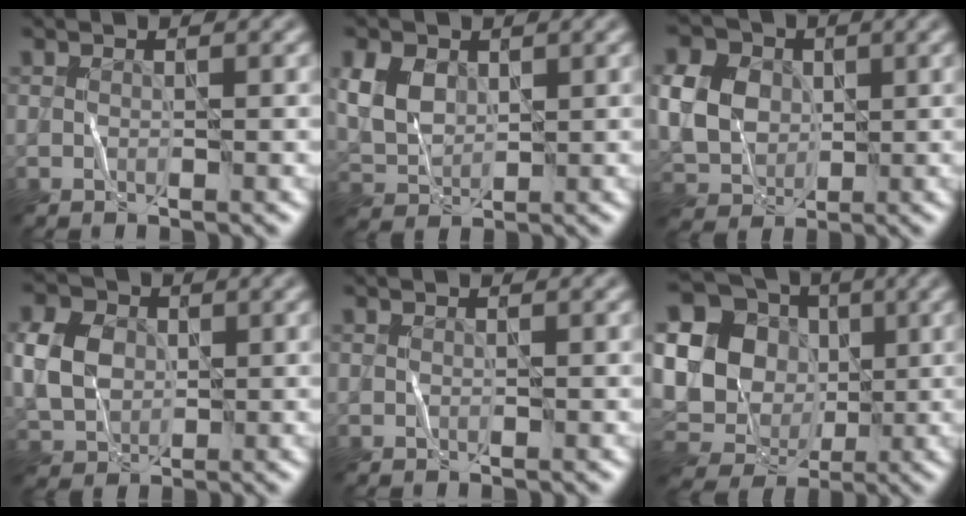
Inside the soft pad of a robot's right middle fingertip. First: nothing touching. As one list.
[{"total": 3.4, "force": [1.4, 2.6, 1.8], "torque": [-0.056, 0.004, 0.030]}, {"total": 5.4, "force": [1.1, 4.6, 2.6], "torque": [-0.083, 0.009, 0.022]}, {"total": 4.7, "force": [0.9, 3.9, 2.4], "torque": [-0.074, 0.009, 0.016]}, {"total": 0.0}, {"total": 20.3, "force": [4.1, 18.7, 6.8], "torque": [-0.202, 0.013, 0.055]}]